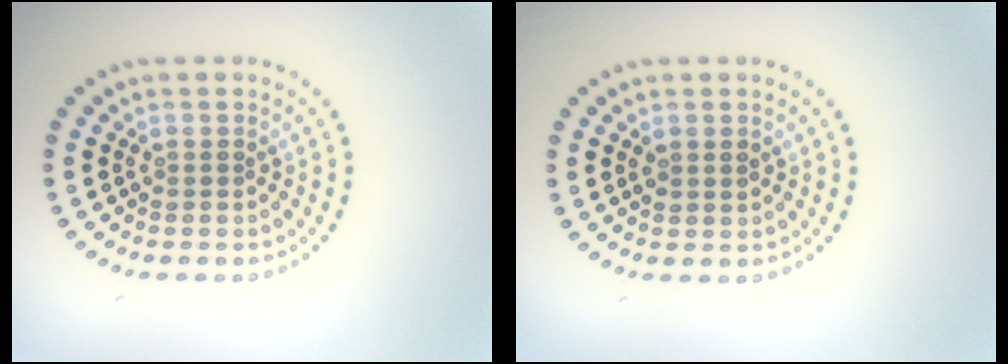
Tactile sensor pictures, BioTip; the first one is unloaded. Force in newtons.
{"total": 0.9, "press": 0.9, "slide": 0.3}